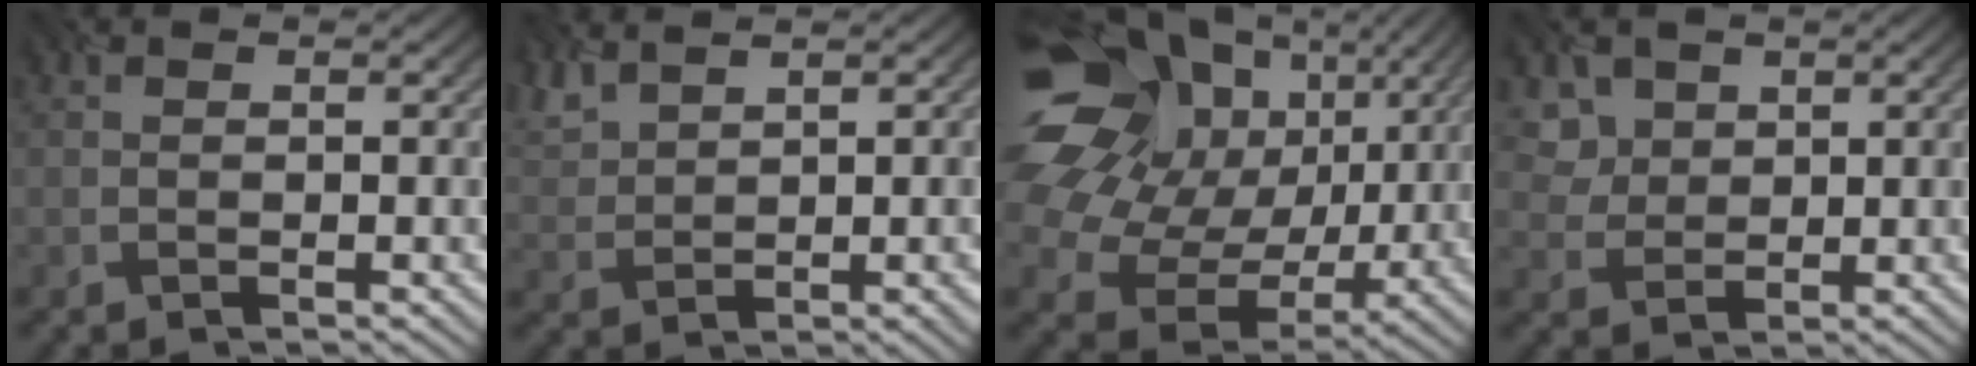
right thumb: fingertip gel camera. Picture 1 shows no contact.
{"total": 5.1, "force": [3.2, 2.0, 3.5], "torque": [-0.076, 0.010, 0.074]}
{"total": 21.4, "force": [7.8, 17.0, 10.4], "torque": [-0.320, 0.036, 0.156]}
{"total": 3.6, "force": [2.3, 2.8, -0.1], "torque": [-0.022, -0.011, 0.060]}